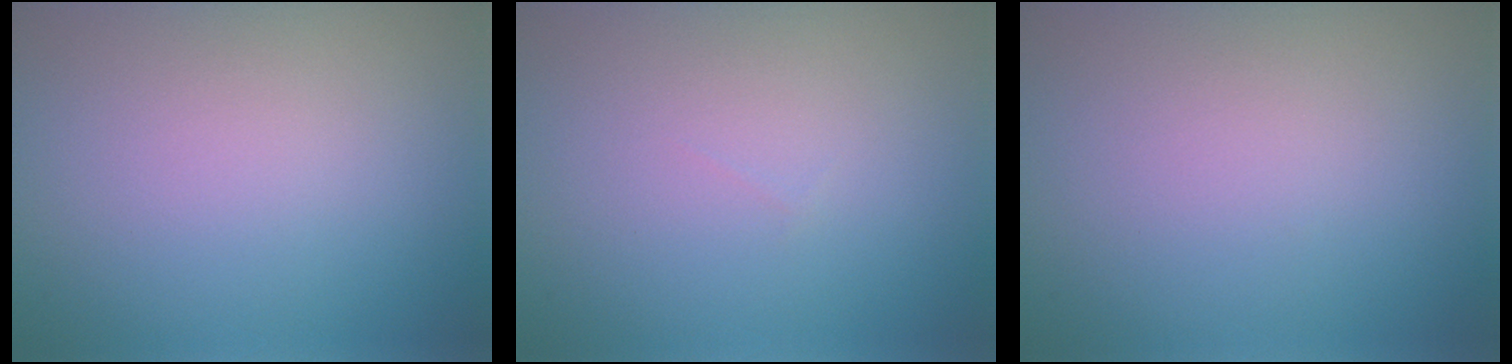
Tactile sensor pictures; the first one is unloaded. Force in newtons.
{"total": 0.0}
{"total": 0.0}